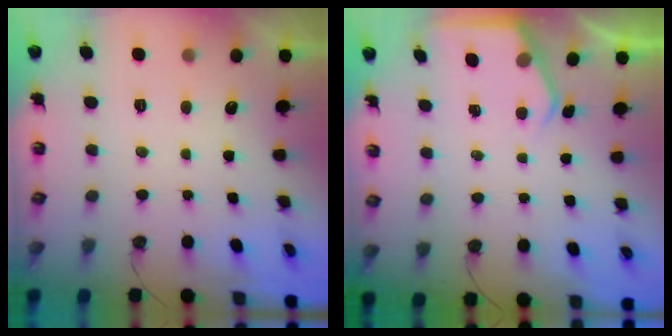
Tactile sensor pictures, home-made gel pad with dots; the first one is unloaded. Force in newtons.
{"total": 3.4, "press": 3.4, "slide": 0.5}